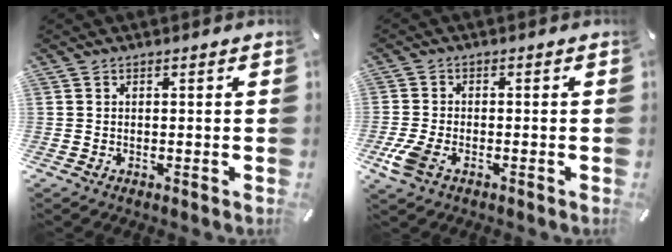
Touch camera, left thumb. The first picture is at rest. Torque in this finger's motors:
{"motor_torque": [0.14, 0.25, 0.03, 0.03, 0.08]}